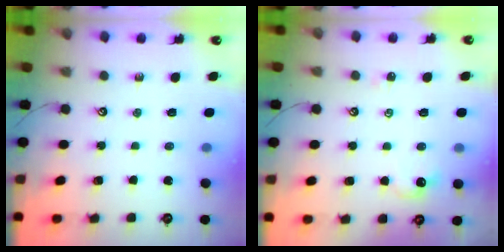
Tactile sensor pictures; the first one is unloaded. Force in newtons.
{"total": 2.7, "press": 2.6, "slide": 0.5}